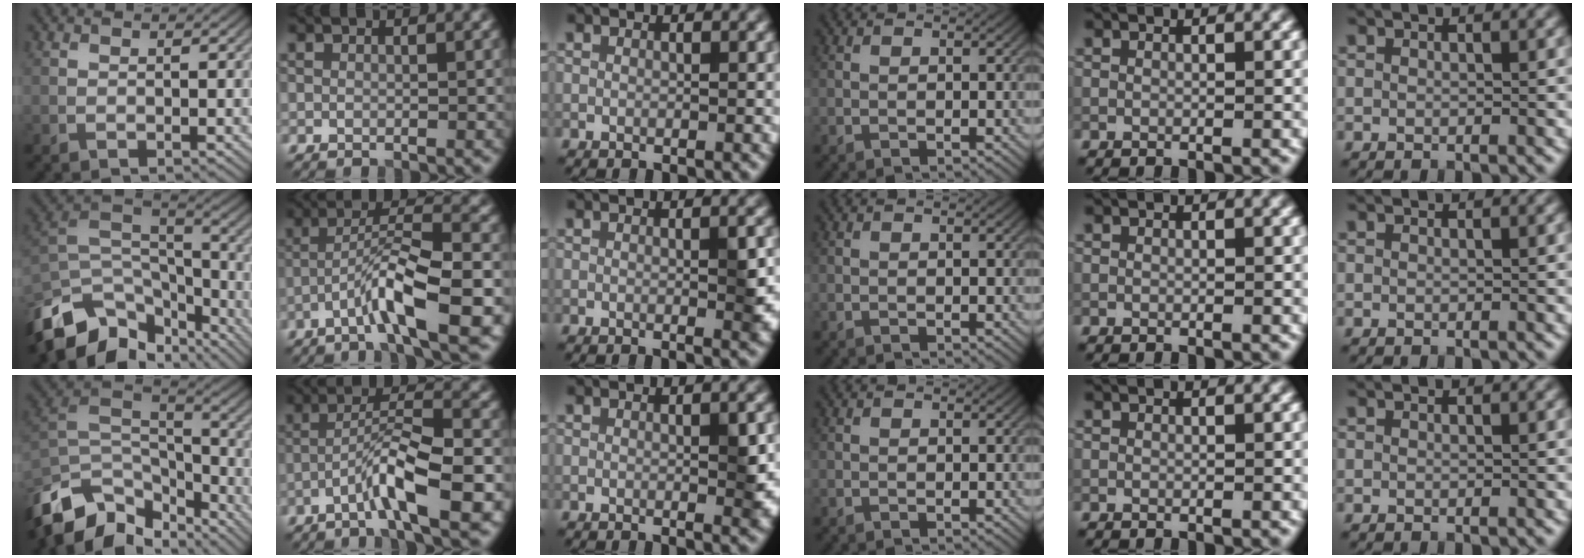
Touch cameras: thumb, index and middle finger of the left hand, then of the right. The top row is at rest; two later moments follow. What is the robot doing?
{"motion": "lift_and_place", "object": "calculator"}